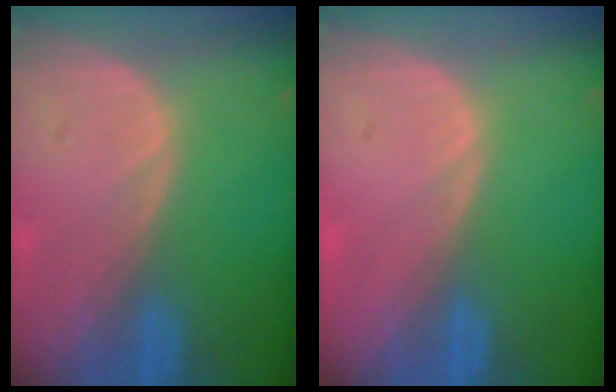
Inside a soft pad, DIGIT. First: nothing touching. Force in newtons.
{"total": 0.0}